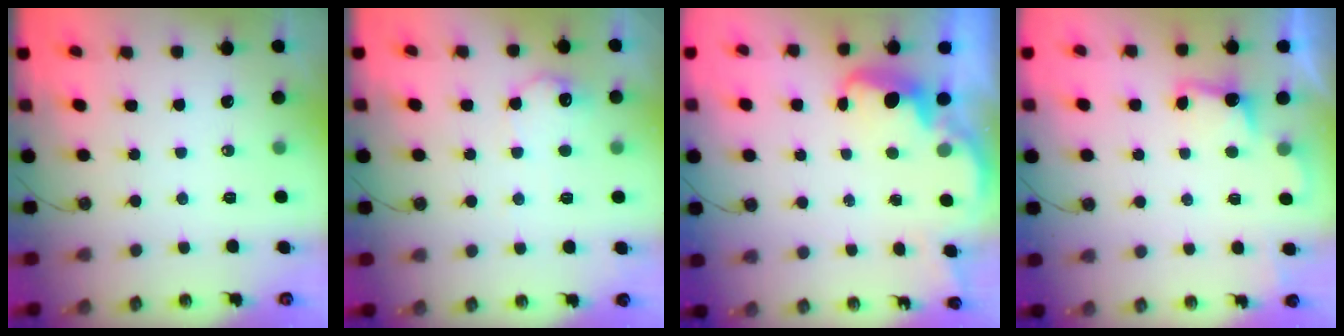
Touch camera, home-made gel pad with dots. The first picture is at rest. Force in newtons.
{"total": 9.4, "press": 9.4, "slide": 0.6}
{"total": 3.0, "press": 3.0, "slide": 0.6}
{"total": 2.0, "press": 1.7, "slide": 0.9}